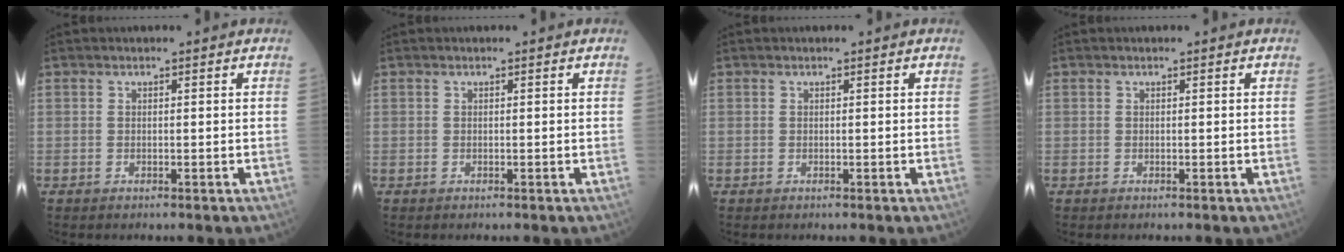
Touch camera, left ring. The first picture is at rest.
{"total": 0.0}
{"total": 0.0}
{"total": 0.0}